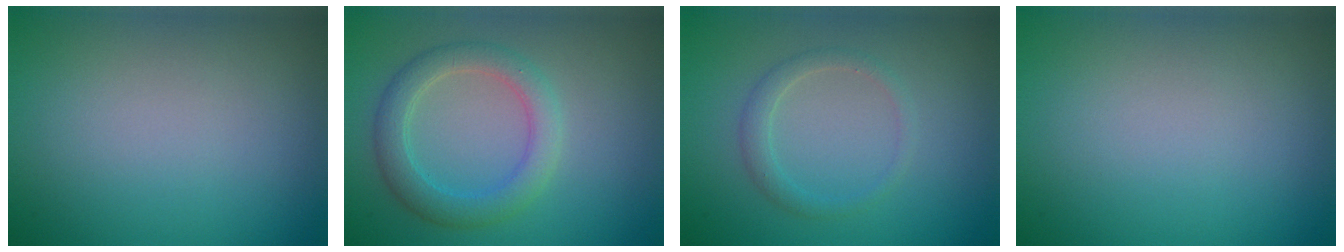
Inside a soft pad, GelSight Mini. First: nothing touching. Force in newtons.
{"total": 3.4, "press": 3.4, "slide": 0.1}
{"total": 1.6, "press": 1.6, "slide": 0.1}
{"total": 0.0}